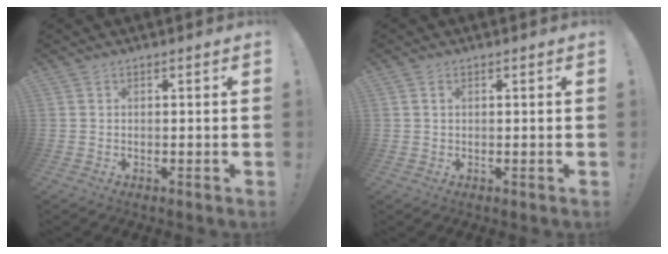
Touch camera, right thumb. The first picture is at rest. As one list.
[{"total": 1.1, "force": [0.4, 0.7, 0.7], "torque": [-0.011, 0.001, 0.007]}]